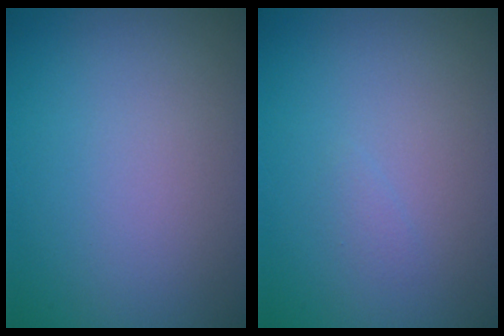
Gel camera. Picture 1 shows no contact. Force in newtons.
{"total": 0.5, "press": 0.5, "slide": 0.0}